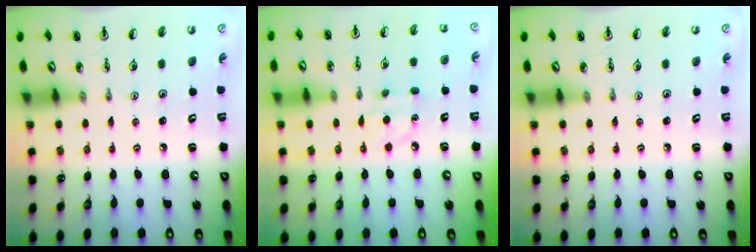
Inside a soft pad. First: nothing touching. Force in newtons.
{"total": 7.0, "press": 7.0, "slide": 0.5}
{"total": 0.0}